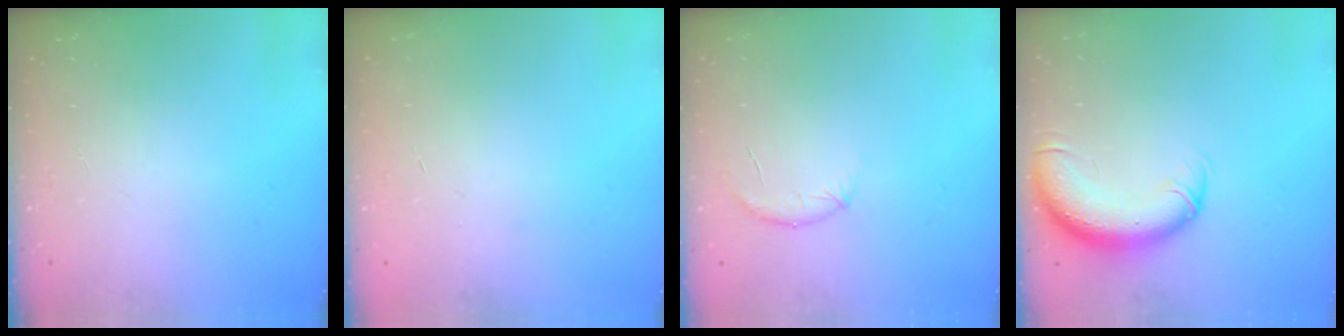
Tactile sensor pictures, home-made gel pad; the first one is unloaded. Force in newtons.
{"total": 0.6, "press": 0.5, "slide": 0.2}
{"total": 8.3, "press": 8.1, "slide": 1.7}
{"total": 11.2, "press": 10.8, "slide": 2.9}